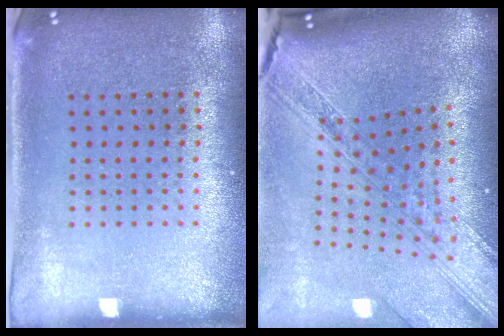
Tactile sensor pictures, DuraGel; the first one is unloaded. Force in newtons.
{"total": 3.5, "press": 2.6, "slide": 2.4}